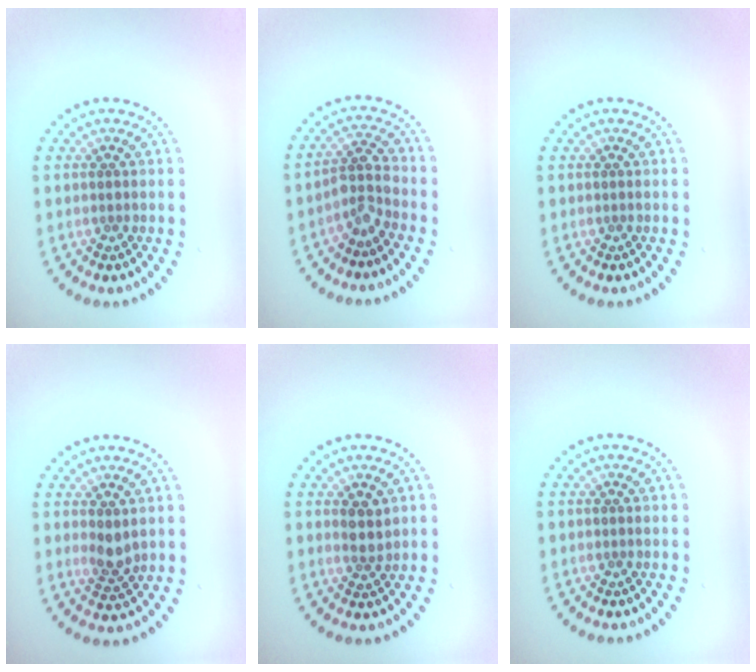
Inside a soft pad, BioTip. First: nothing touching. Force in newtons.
{"total": 2.6, "press": 1.9, "slide": 1.7}
{"total": 0.0}
{"total": 2.0, "press": 2.0, "slide": 0.6}
{"total": 1.9, "press": 1.7, "slide": 0.8}
{"total": 0.0}